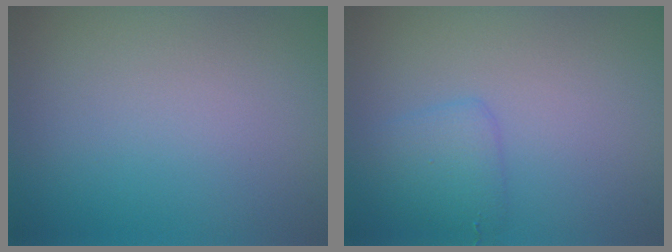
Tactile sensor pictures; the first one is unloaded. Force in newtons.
{"total": 2.0, "press": 2.0, "slide": 0.0}